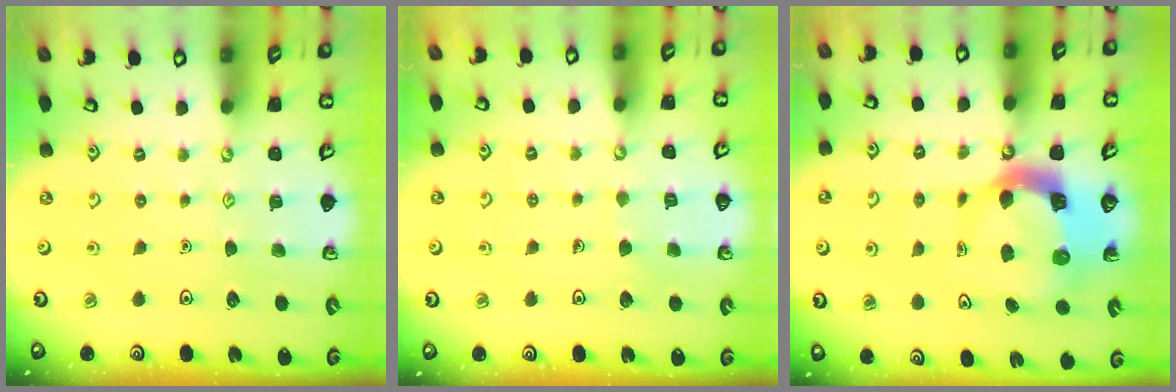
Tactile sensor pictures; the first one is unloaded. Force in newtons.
{"total": 5.2, "press": 5.2, "slide": 0.3}
{"total": 7.3, "press": 7.3, "slide": 0.9}